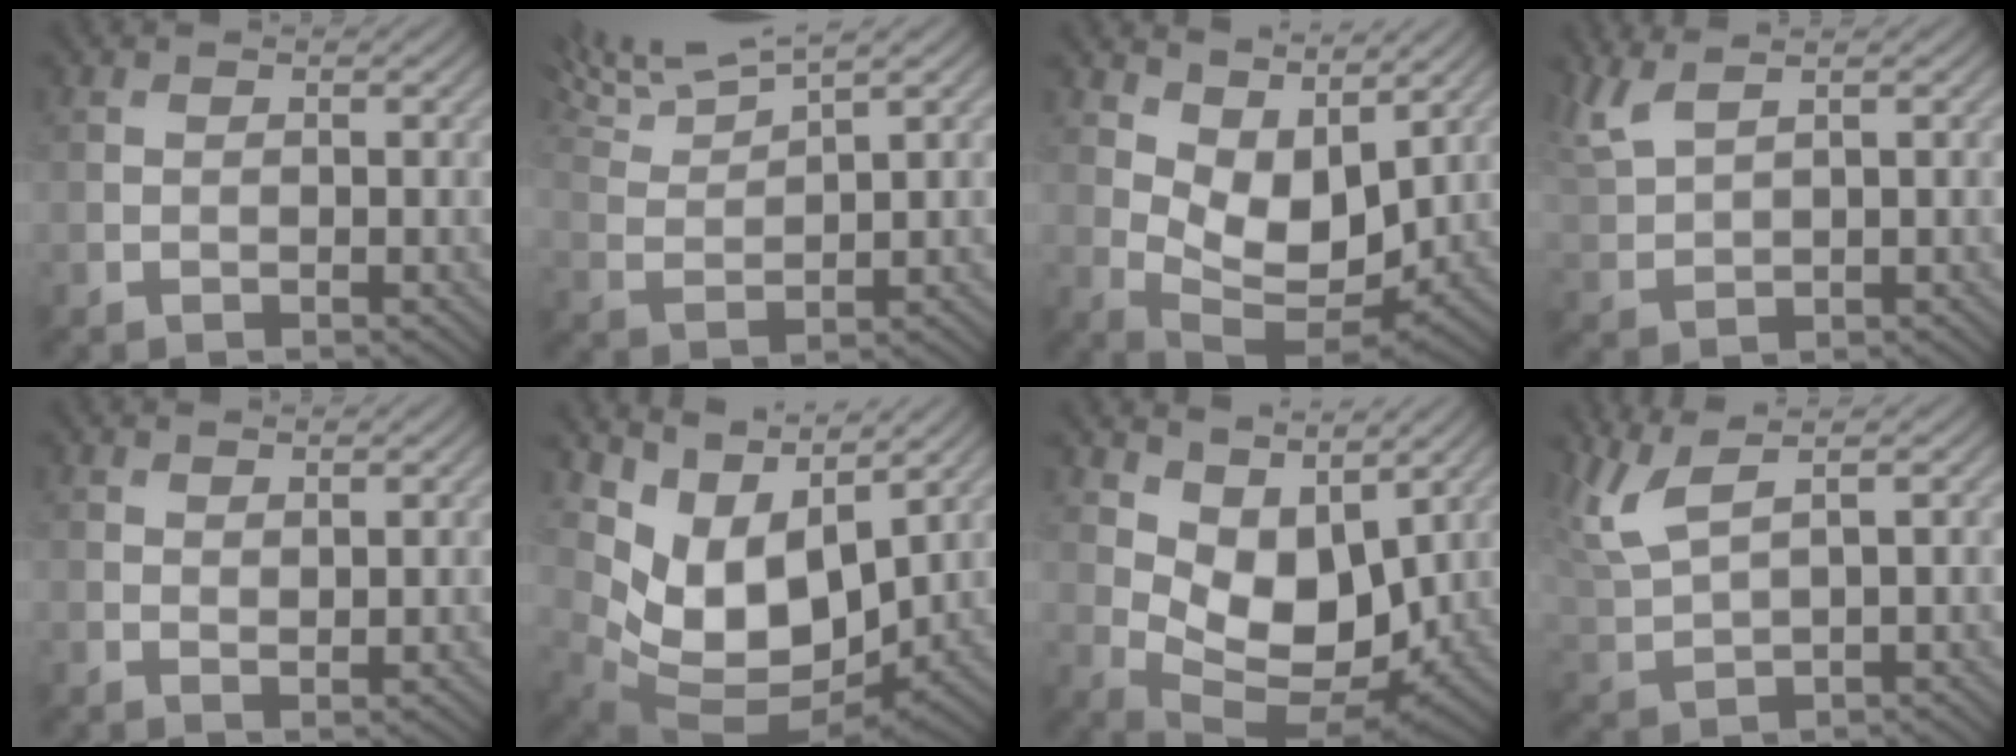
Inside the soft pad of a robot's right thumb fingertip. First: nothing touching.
{"total": 7.9, "force": [6.2, 1.3, 4.7], "torque": [-0.108, 0.022, 0.112]}
{"total": 8.4, "force": [4.5, 4.4, 5.6], "torque": [-0.120, -0.008, 0.081]}
{"total": 4.9, "force": [3.4, 1.3, 3.2], "torque": [-0.091, 0.015, 0.077]}
{"total": 1.1, "force": [0.9, 0.4, 0.5], "torque": [-0.013, -0.005, 0.019]}
{"total": 10.5, "force": [3.9, 6.2, 7.5], "torque": [-0.174, -0.016, 0.085]}
{"total": 9.3, "force": [3.8, 5.6, 6.4], "torque": [-0.134, -0.013, 0.074]}
{"total": 6.4, "force": [3.9, 1.8, 4.8], "torque": [-0.119, 0.015, 0.083]}